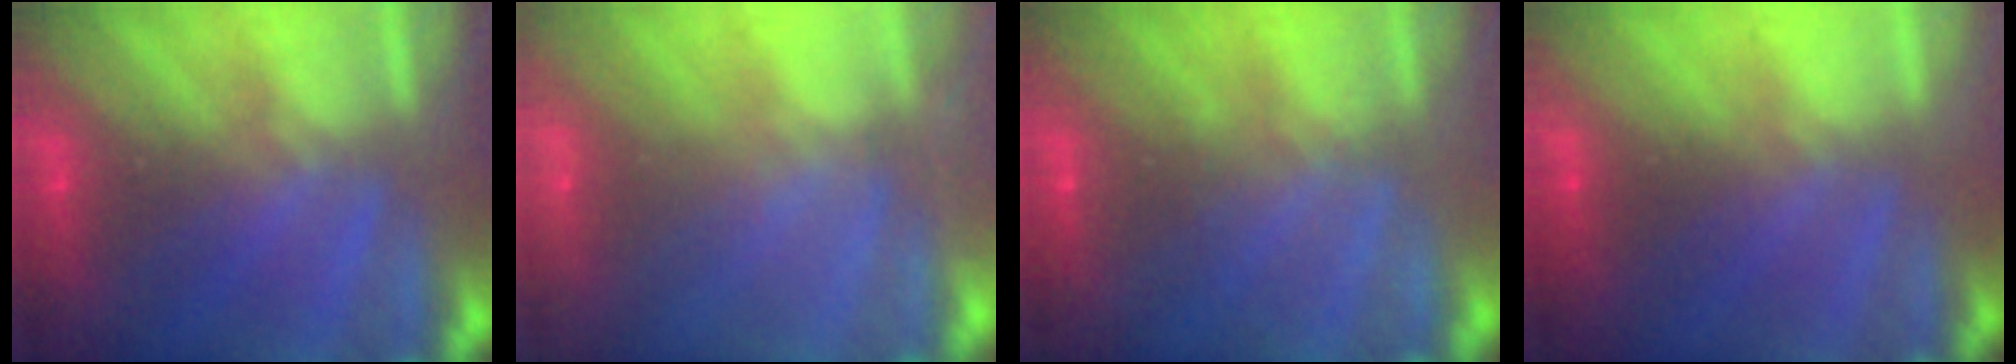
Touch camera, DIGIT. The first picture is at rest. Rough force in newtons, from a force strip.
{"total": 2.4}
{"total": 1.8}
{"total": 3.4}